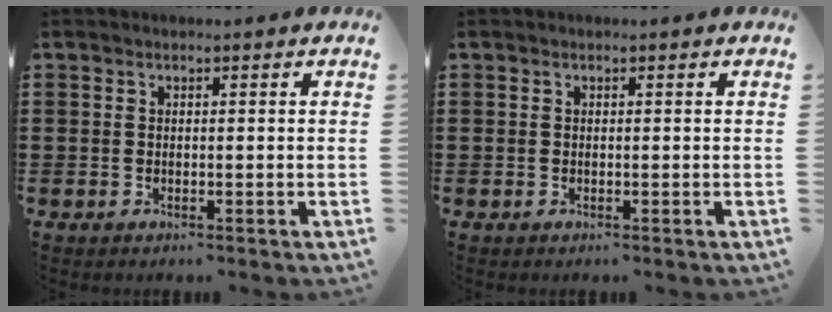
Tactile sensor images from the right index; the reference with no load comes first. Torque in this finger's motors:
{"motor_torque": [0.03, 0.63, 0.03, 0.02]}